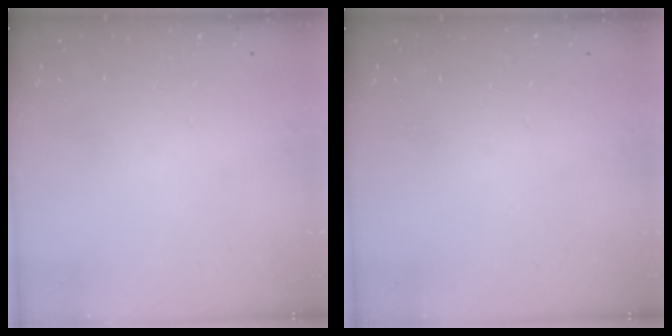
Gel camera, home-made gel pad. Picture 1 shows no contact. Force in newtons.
{"total": 0.0}